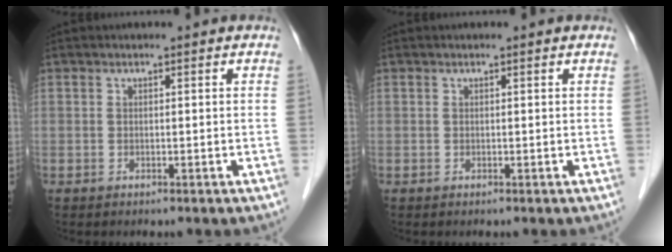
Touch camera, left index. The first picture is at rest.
{"total": 0.0}